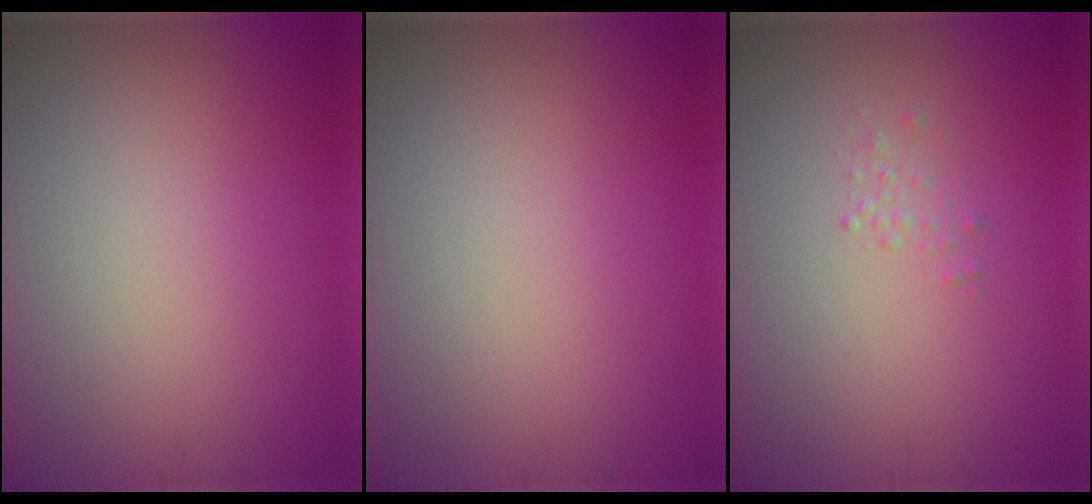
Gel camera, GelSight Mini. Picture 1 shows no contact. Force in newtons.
{"total": 0.0}
{"total": 0.6, "press": 0.6, "slide": 0.1}